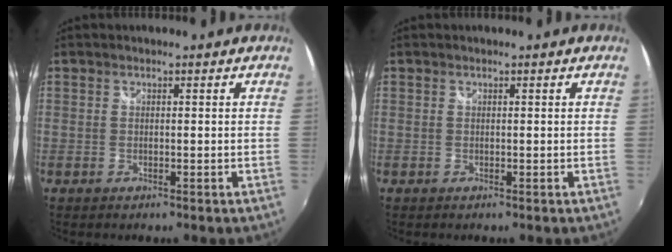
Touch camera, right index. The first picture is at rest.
{"total": 0.0}